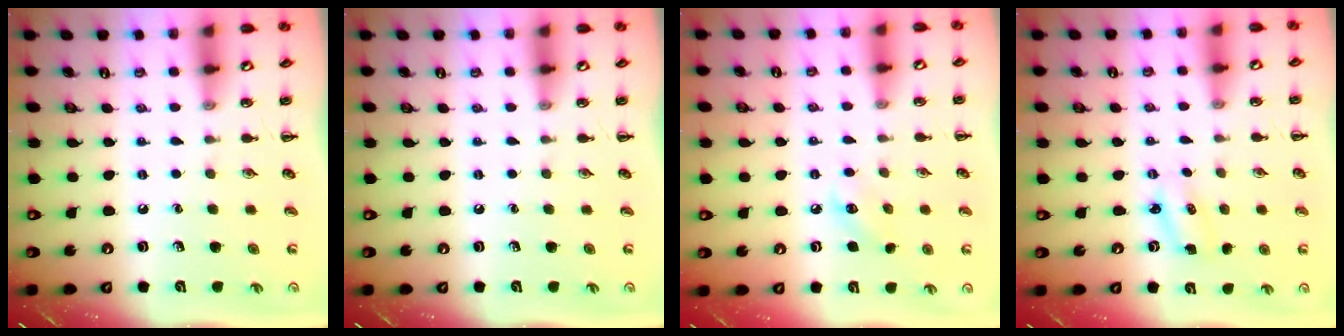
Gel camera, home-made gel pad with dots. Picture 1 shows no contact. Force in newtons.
{"total": 0.0}
{"total": 5.4, "press": 5.2, "slide": 1.5}
{"total": 2.5, "press": 2.5, "slide": 0.4}